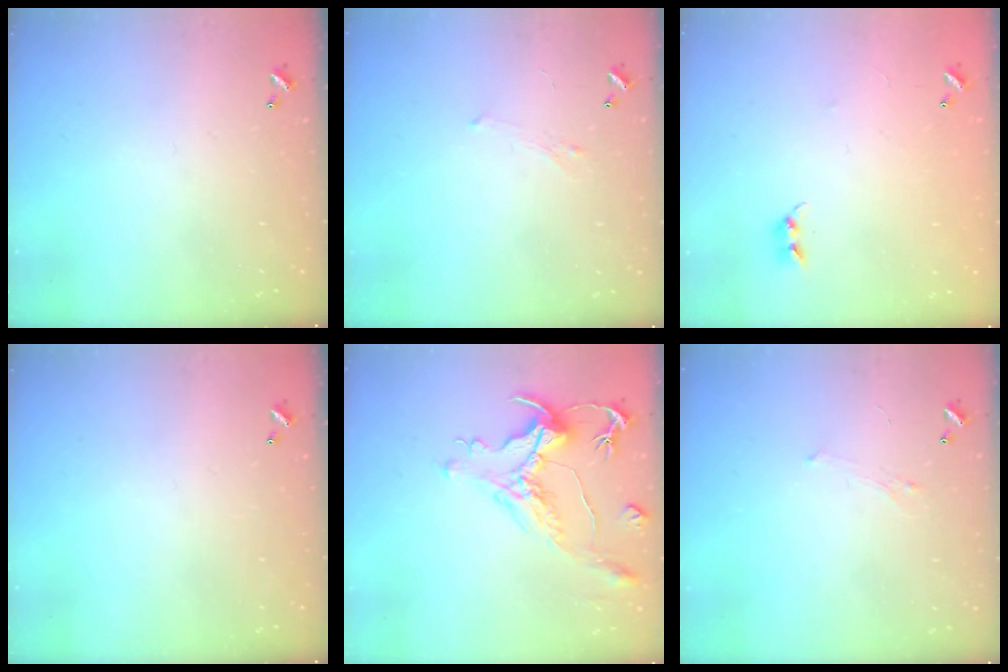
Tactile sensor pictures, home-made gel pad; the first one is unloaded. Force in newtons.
{"total": 0.9, "press": 0.7, "slide": 0.6}
{"total": 6.4, "press": 6.3, "slide": 0.7}
{"total": 0.0}
{"total": 1.4, "press": 0.7, "slide": 1.2}
{"total": 0.9, "press": 0.7, "slide": 0.6}